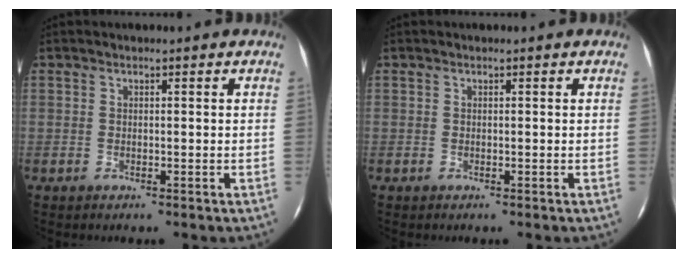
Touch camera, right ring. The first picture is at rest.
{"total": 0.0}